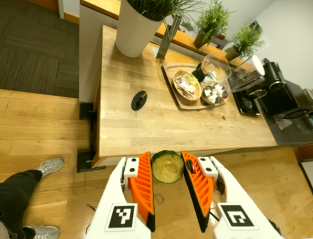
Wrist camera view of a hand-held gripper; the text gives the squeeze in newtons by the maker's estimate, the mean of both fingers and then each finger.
{"total": 6.0, "left": 5.7, "right": 6.3}